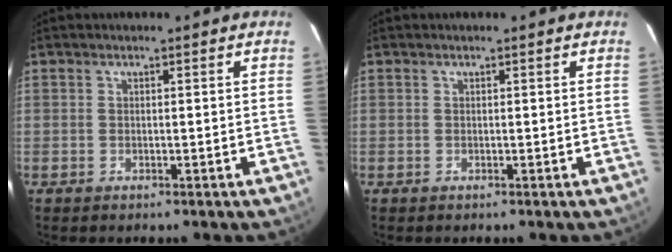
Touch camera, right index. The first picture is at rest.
{"total": 0.0}